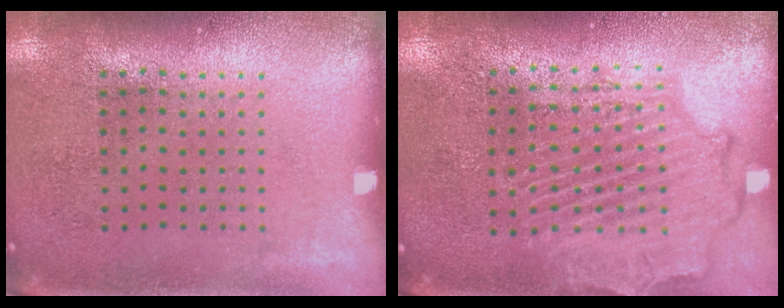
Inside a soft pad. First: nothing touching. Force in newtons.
{"total": 2.1, "press": 2.1, "slide": 0.4}